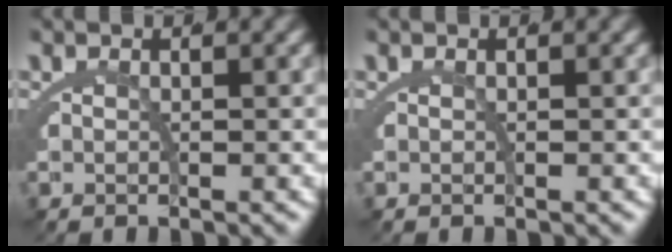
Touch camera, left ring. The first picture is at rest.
{"total": 0.0}